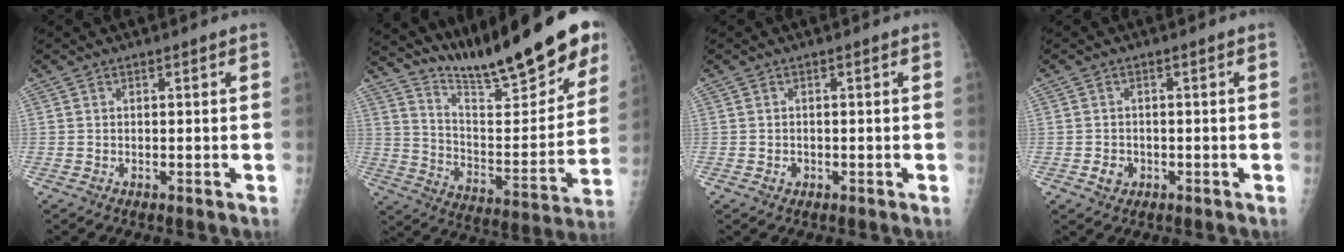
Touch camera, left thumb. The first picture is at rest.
{"total": 24.4, "force": [18.9, 4.4, 14.8], "torque": [-0.198, -0.099, 0.300]}
{"total": 0.8, "force": [-0.3, 0.7, 0.3], "torque": [-0.002, 0.002, -0.002]}
{"total": 2.1, "force": [-0.7, 1.8, 0.9], "torque": [-0.009, 0.003, -0.007]}